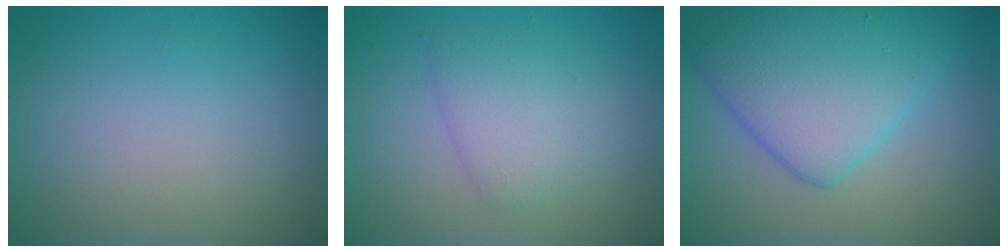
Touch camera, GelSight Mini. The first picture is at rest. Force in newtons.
{"total": 3.2, "press": 3.2, "slide": 0.1}
{"total": 7.5, "press": 7.5, "slide": 0.2}